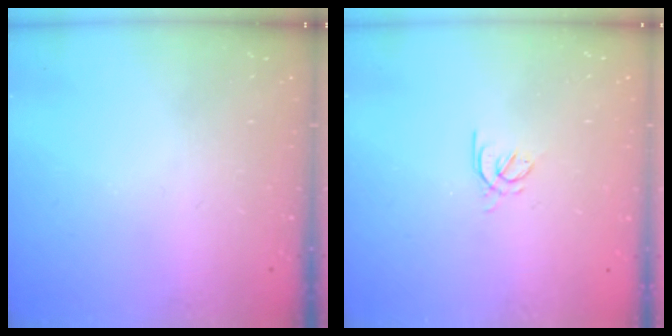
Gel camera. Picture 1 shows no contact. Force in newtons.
{"total": 1.5, "press": 1.4, "slide": 0.5}